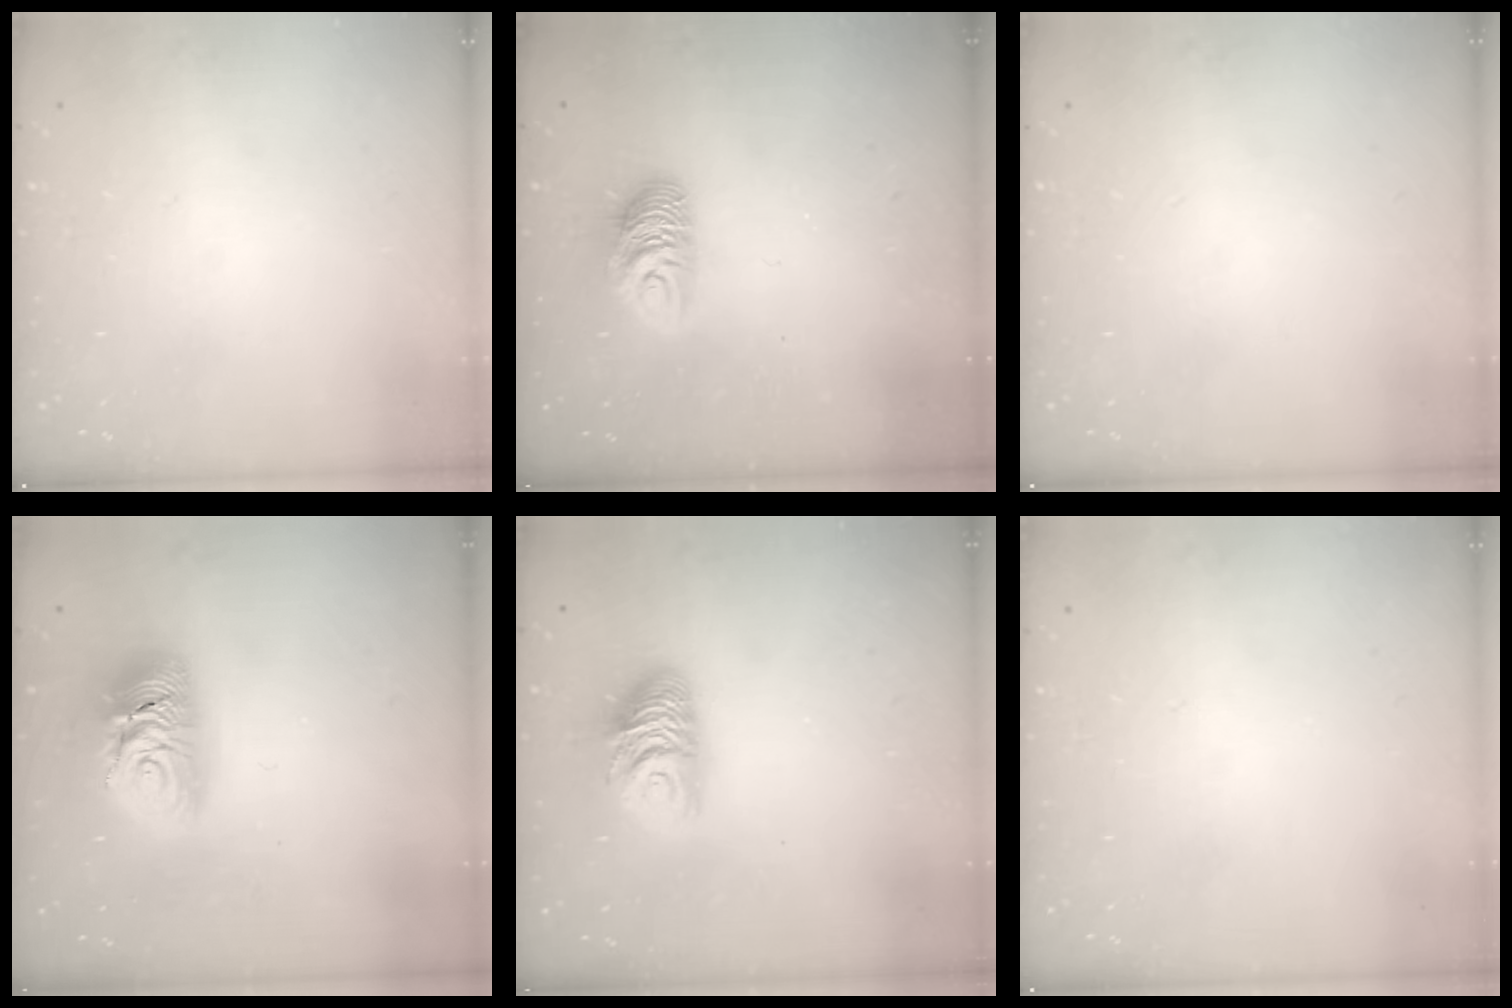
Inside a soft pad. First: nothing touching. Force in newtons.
{"total": 9.0, "press": 9.0, "slide": 0.5}
{"total": 0.0}
{"total": 11.7, "press": 11.6, "slide": 1.1}
{"total": 11.0, "press": 10.9, "slide": 0.8}
{"total": 0.0}